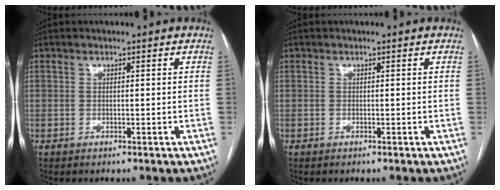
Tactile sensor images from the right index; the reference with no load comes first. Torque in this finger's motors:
{"motor_torque": [-0.04, 0.00, 0.00, 0.00]}